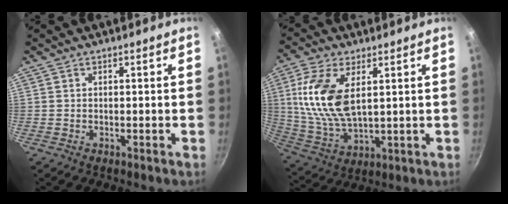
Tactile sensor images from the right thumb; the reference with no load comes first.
{"total": 14.7, "force": [3.7, 7.5, 12.1], "torque": [-0.240, -0.012, 0.081]}